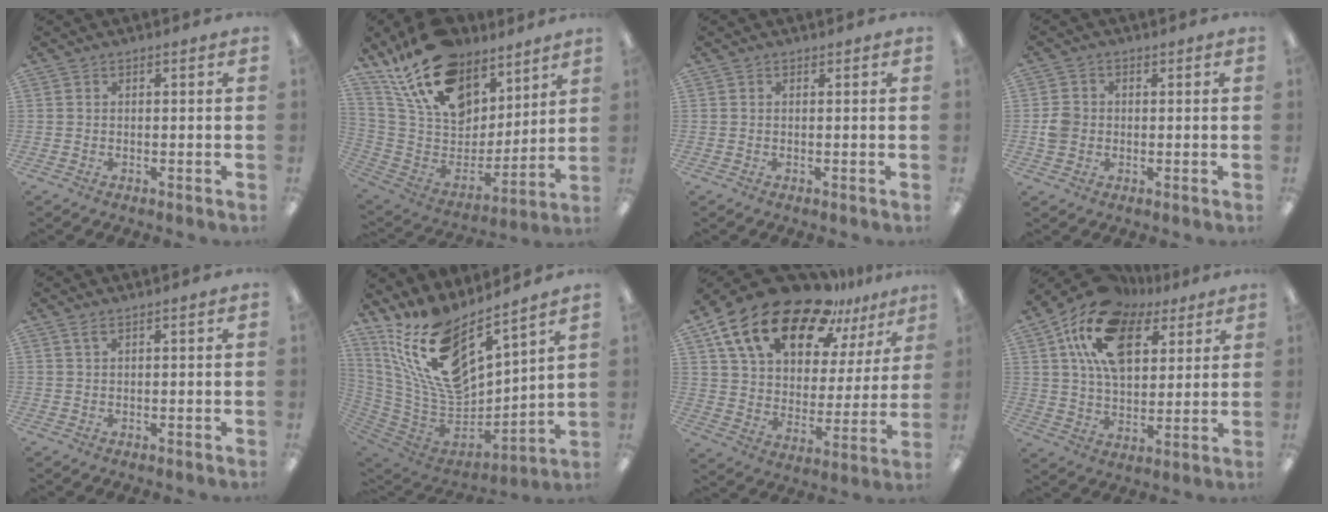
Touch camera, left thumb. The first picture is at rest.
{"total": 20.8, "force": [14.6, 11.6, 9.3], "torque": [-0.180, -0.088, 0.269]}
{"total": 0.0}
{"total": 4.4, "force": [-0.2, 4.1, 1.6], "torque": [-0.022, 0.008, -0.003]}
{"total": 1.4, "force": [1.0, 0.1, 1.0], "torque": [-0.022, 0.002, 0.017]}
{"total": 19.2, "force": [11.4, 8.7, 12.7], "torque": [-0.253, -0.079, 0.203]}
{"total": 21.4, "force": [15.5, 9.4, 11.3], "torque": [-0.206, -0.101, 0.275]}
{"total": 18.6, "force": [10.0, 10.8, 11.3], "torque": [-0.203, -0.026, 0.180]}